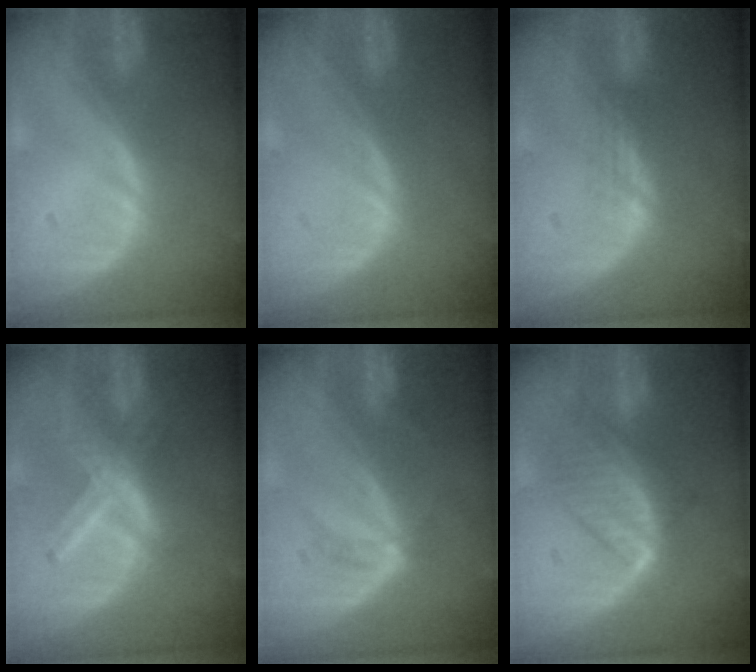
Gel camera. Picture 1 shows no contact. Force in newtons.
{"total": 0.0}
{"total": 1.8, "press": 1.3, "slide": 1.2}
{"total": 7.4, "press": 6.4, "slide": 3.7}
{"total": 2.8, "press": 2.5, "slide": 1.3}
{"total": 8.0, "press": 7.1, "slide": 3.7}